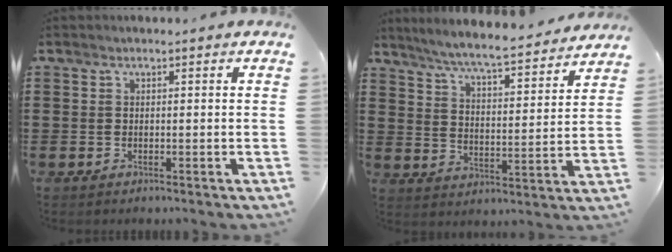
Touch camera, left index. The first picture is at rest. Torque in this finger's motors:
{"motor_torque": [2.14, 0.00, 0.58, 0.08]}